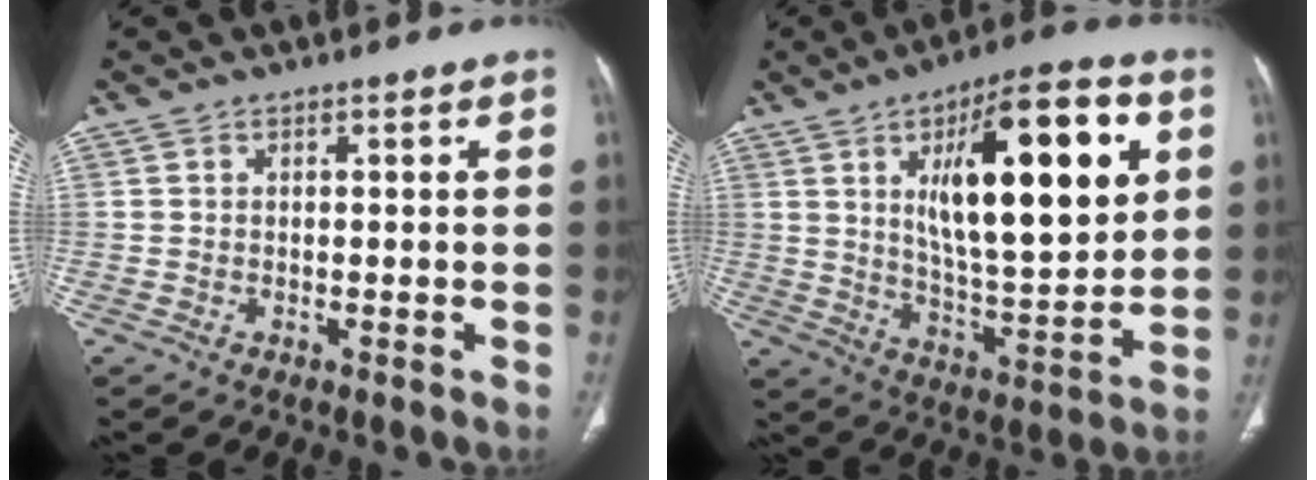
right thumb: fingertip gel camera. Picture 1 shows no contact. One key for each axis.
{"total": 24.6, "fx": 7.5, "fy": 8.6, "fz": 21.8, "tx": -0.302, "ty": -0.025, "tz": 0.117}